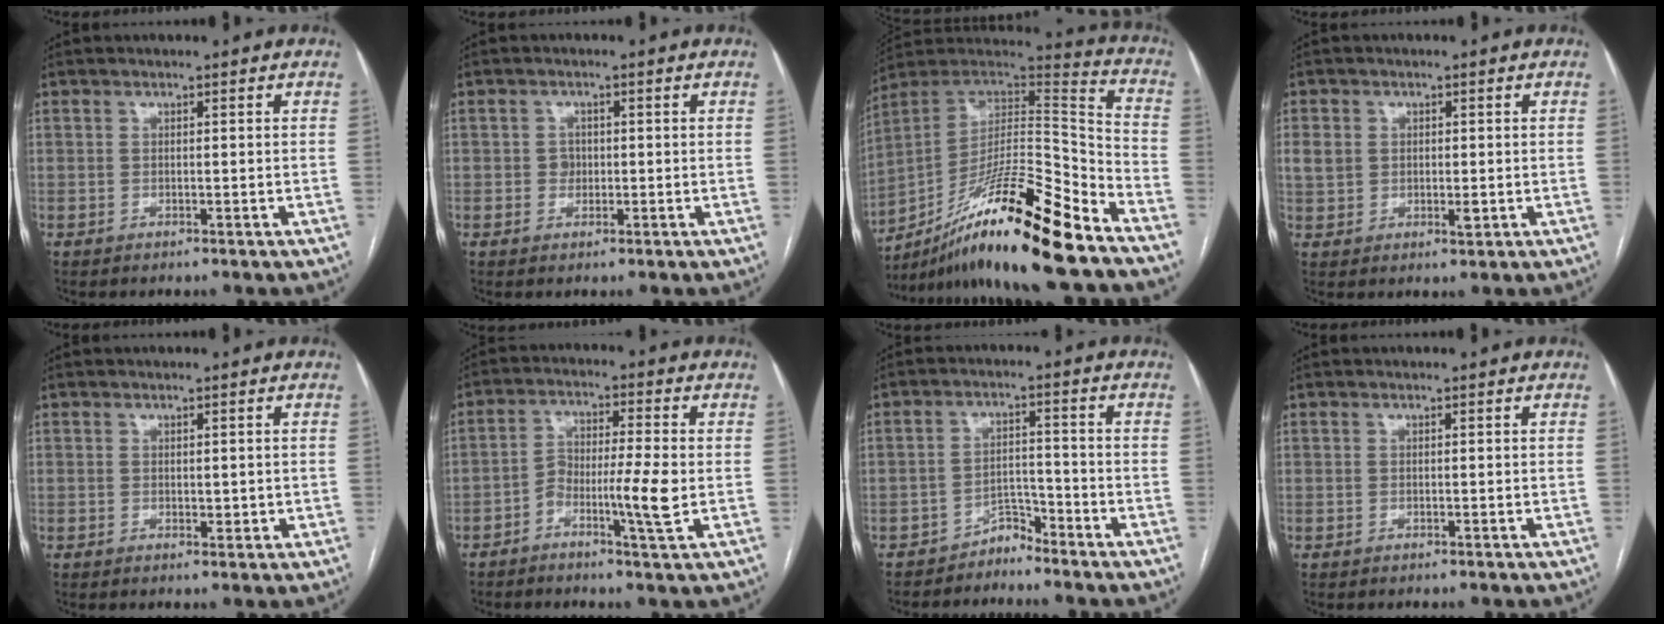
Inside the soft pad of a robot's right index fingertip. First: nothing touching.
{"total": 1.9, "force": [-0.1, 1.7, 0.8], "torque": [-0.010, 0.004, -0.001]}
{"total": 23.1, "force": [-16.1, 1.1, 16.4], "torque": [-0.273, -0.001, -0.282]}
{"total": 4.4, "force": [0.4, 3.2, 3.1], "torque": [-0.059, 0.006, 0.011]}
{"total": 1.7, "force": [0.1, 1.0, 1.4], "torque": [-0.019, -0.003, 0.005]}
{"total": 6.8, "force": [-2.2, 0.4, 6.4], "torque": [-0.117, 0.005, -0.040]}
{"total": 3.2, "force": [-3.0, 0.9, 0.1], "torque": [0.010, -0.001, -0.051]}
{"total": 0.0}